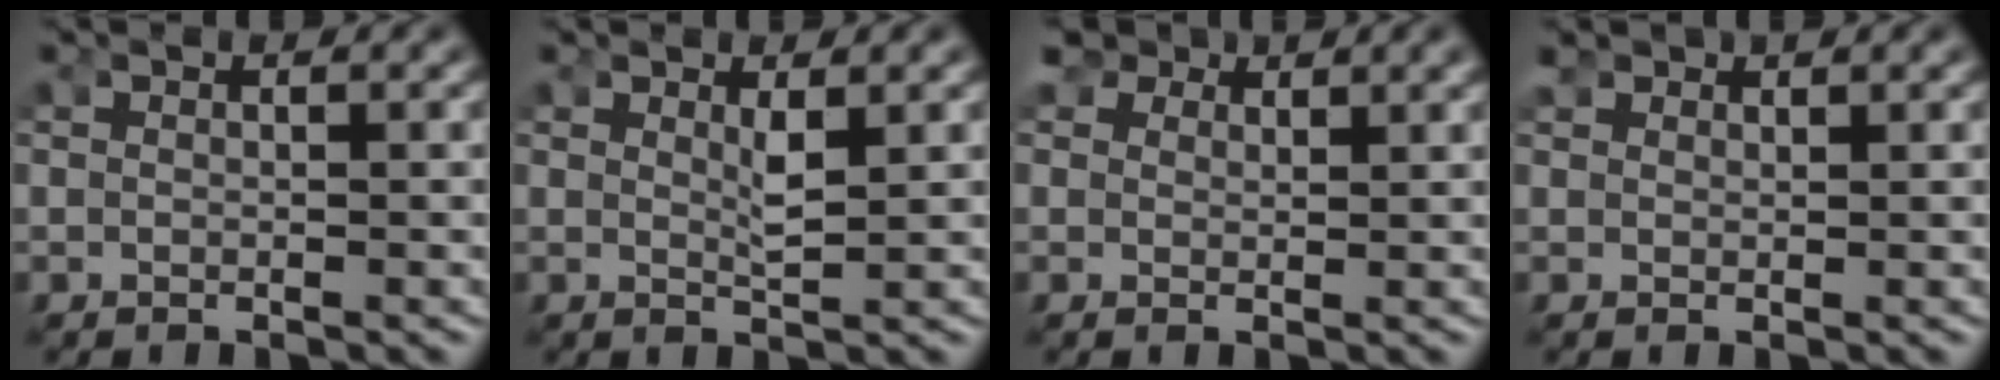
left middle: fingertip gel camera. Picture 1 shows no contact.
{"total": 1.5, "force": [0.9, -0.2, 1.2], "torque": [-0.025, -0.010, 0.022]}
{"total": 2.9, "force": [2.4, 1.1, 1.1], "torque": [-0.021, 0.001, 0.041]}
{"total": 1.0, "force": [1.0, -0.1, 0.1], "torque": [-0.001, 0.001, 0.023]}